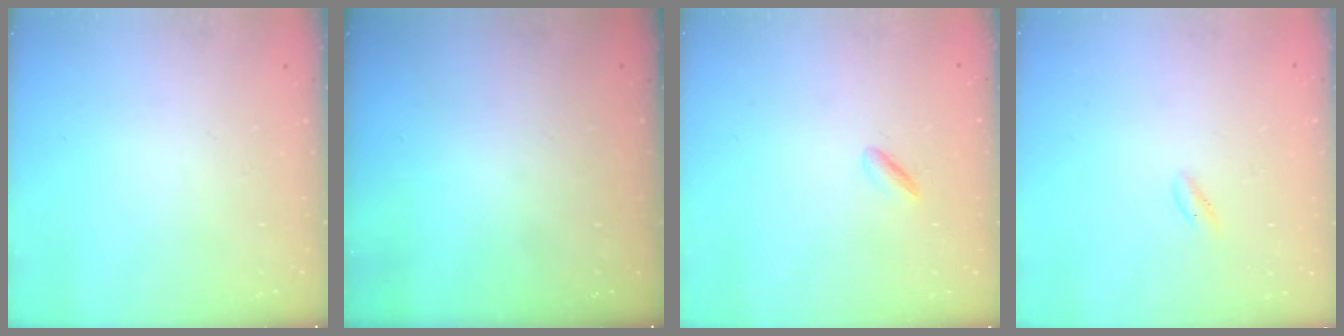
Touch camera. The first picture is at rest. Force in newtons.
{"total": 0.0}
{"total": 2.1, "press": 2.0, "slide": 0.7}
{"total": 0.6, "press": 0.3, "slide": 0.5}